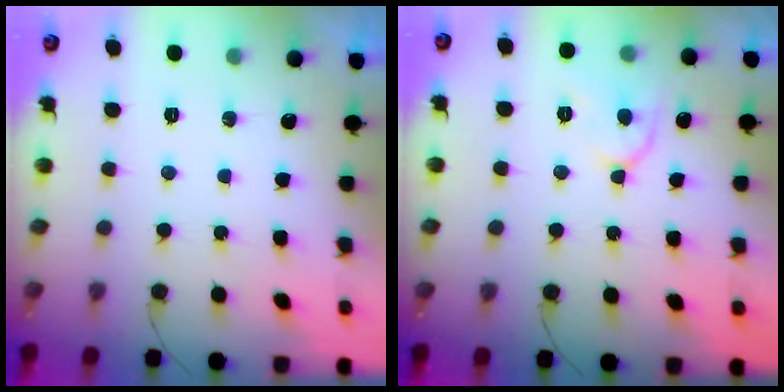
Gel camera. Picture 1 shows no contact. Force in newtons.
{"total": 7.5, "press": 7.4, "slide": 0.9}